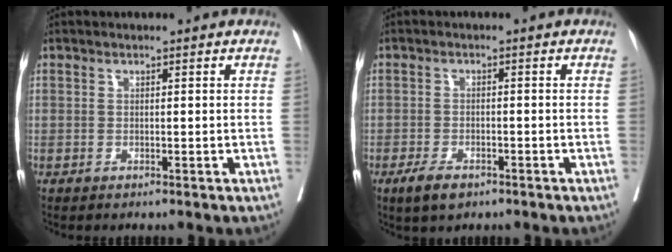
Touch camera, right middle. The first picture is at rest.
{"total": 3.8, "force": [-2.5, 1.6, 2.5], "torque": [-0.047, -0.003, -0.040]}